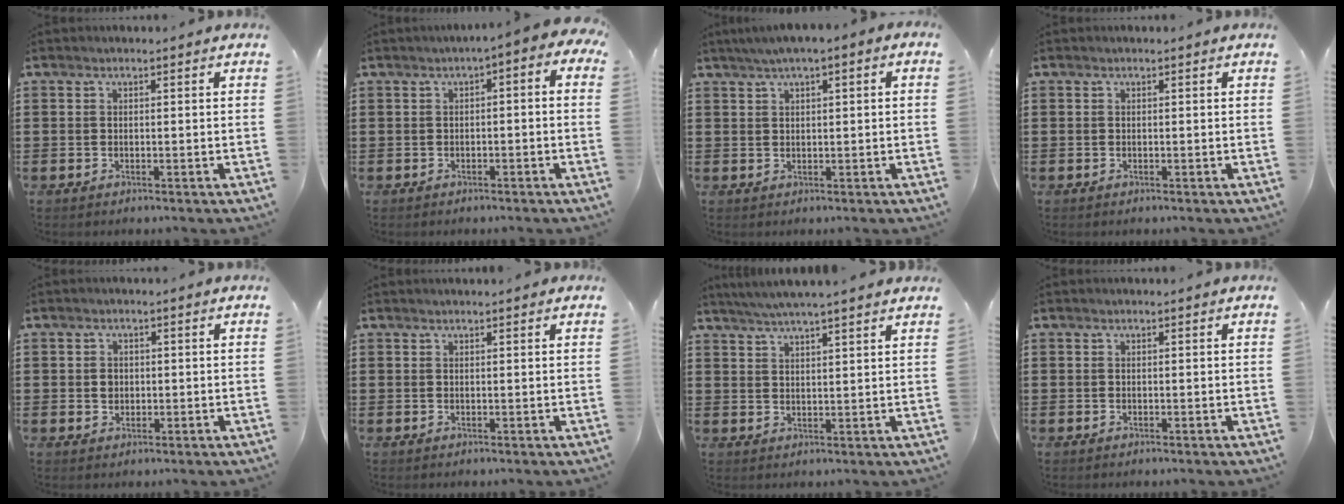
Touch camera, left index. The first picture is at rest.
{"total": 2.0, "force": [-1.5, 0.6, 1.2], "torque": [-0.025, 0.003, -0.035]}
{"total": 1.8, "force": [0.5, 0.4, 1.7], "torque": [-0.029, 0.004, 0.007]}
{"total": 0.0}
{"total": 1.8, "force": [0.2, 1.5, 0.9], "torque": [-0.021, 0.009, 0.003]}
{"total": 0.6, "force": [0.5, 0.0, 0.3], "torque": [-0.008, 0.000, 0.010]}
{"total": 4.2, "force": [3.8, -0.5, 1.6], "torque": [-0.041, -0.010, 0.069]}
{"total": 0.0}